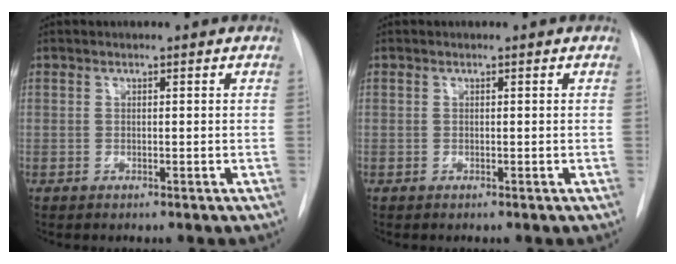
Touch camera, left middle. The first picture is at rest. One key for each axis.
{"total": 0.0}